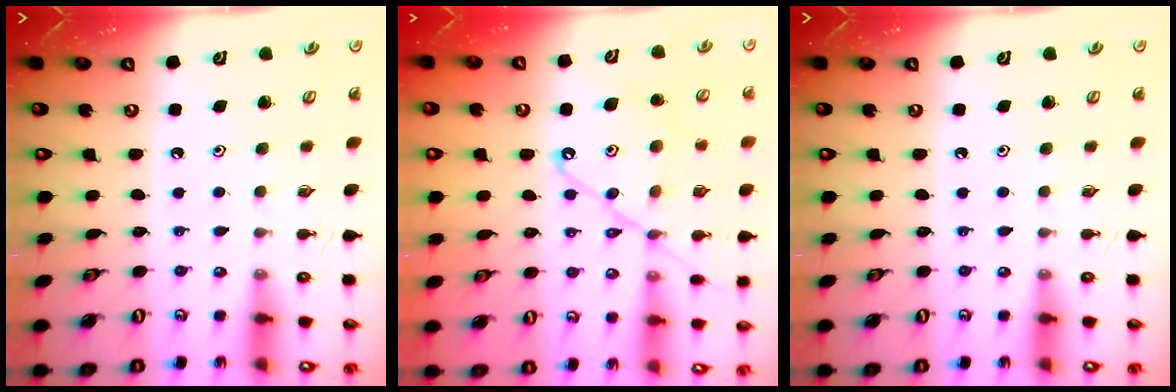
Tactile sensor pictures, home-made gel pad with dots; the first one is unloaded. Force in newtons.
{"total": 14.6, "press": 14.5, "slide": 1.2}
{"total": 0.0}